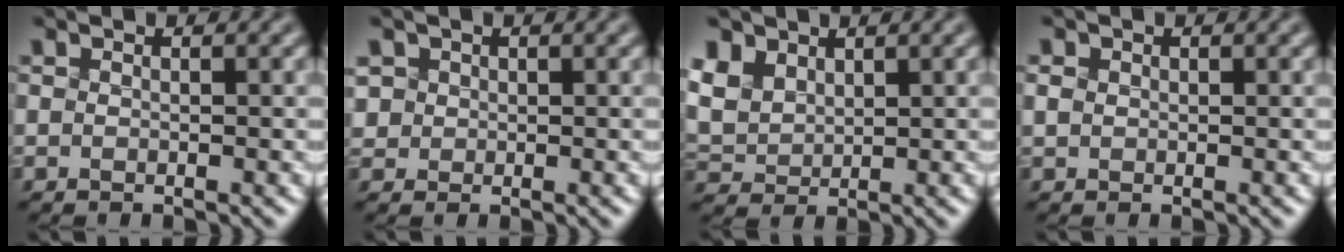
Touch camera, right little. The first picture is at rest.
{"total": 2.8, "force": [1.0, 2.5, 0.9], "torque": [-0.021, 0.014, 0.022]}
{"total": 5.9, "force": [2.9, 4.1, 3.0], "torque": [-0.102, 0.018, 0.061]}
{"total": 1.4, "force": [0.6, 1.1, 0.6], "torque": [-0.021, 0.014, 0.013]}